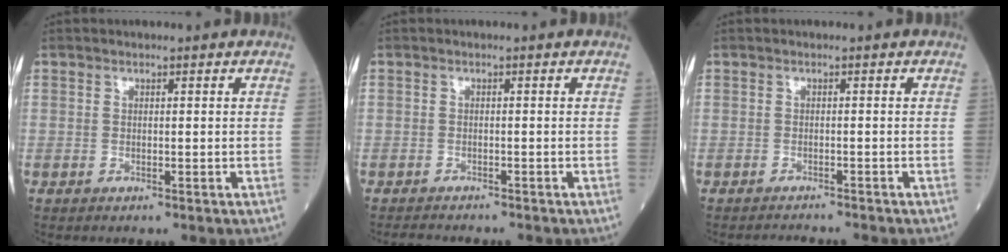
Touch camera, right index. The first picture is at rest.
{"total": 2.7, "force": [-2.6, 0.8, 0.4], "torque": [-0.011, -0.009, -0.041]}
{"total": 2.8, "force": [-2.7, -0.5, 0.2], "torque": [-0.001, -0.010, -0.039]}